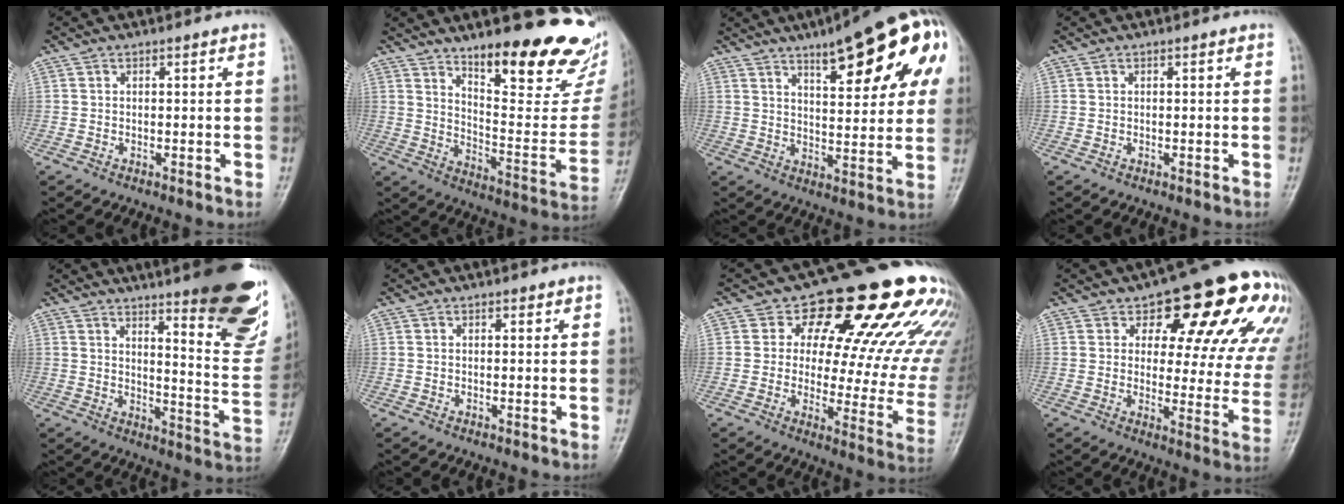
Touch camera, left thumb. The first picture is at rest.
{"total": 24.9, "force": [17.8, 7.0, 15.9], "torque": [-0.173, -0.120, 0.252]}
{"total": 20.6, "force": [9.2, 6.1, 17.4], "torque": [-0.207, -0.014, 0.120]}
{"total": 0.0}
{"total": 23.8, "force": [15.8, 5.2, 17.0], "torque": [-0.187, -0.102, 0.199]}
{"total": 0.7, "force": [0.5, 0.4, 0.3], "torque": [0.002, -0.002, 0.003]}
{"total": 24.3, "force": [12.9, 11.0, 17.3], "torque": [-0.181, -0.033, 0.164]}
{"total": 22.7, "force": [10.7, 10.4, 17.2], "torque": [-0.174, -0.015, 0.135]}